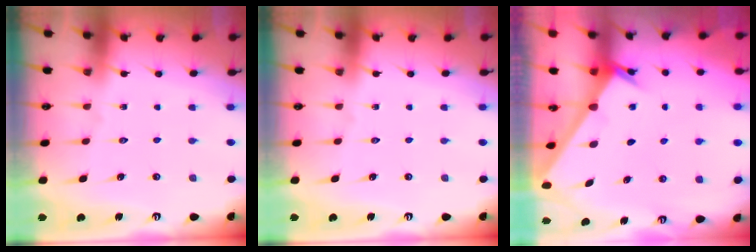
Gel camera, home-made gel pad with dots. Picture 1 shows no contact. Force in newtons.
{"total": 0.0}
{"total": 2.5, "press": 2.5, "slide": 0.2}